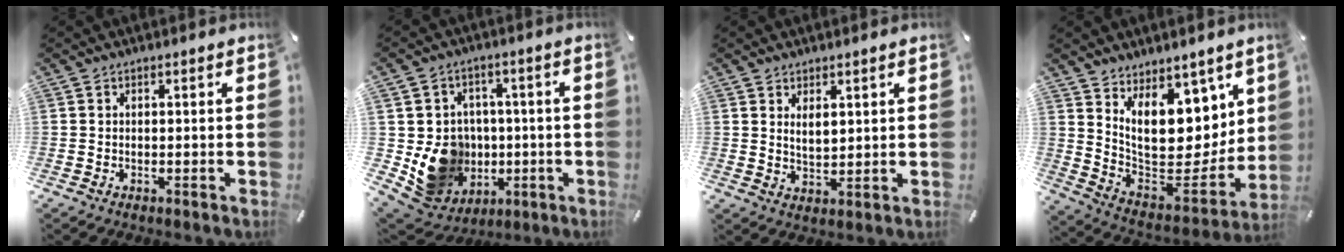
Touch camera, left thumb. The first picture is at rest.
{"total": 12.7, "force": [-1.6, 12.0, 4.0], "torque": [-0.078, 0.004, -0.011]}
{"total": 3.5, "force": [2.0, 1.8, 2.3], "torque": [-0.034, -0.008, 0.032]}
{"total": 15.7, "force": [7.8, 10.2, 9.0], "torque": [-0.139, -0.091, 0.151]}